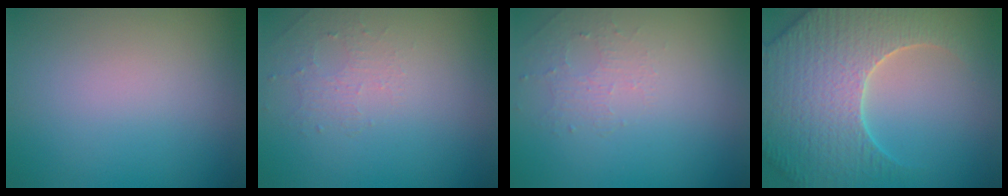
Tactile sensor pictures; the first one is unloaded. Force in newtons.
{"total": 1.3, "press": 0.7, "slide": 1.2}
{"total": 1.3, "press": 0.7, "slide": 1.2}
{"total": 7.7, "press": 7.4, "slide": 2.0}